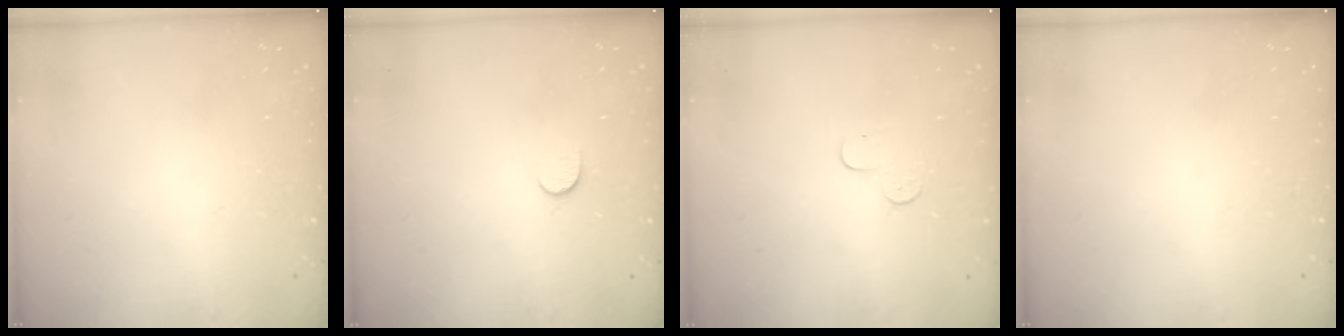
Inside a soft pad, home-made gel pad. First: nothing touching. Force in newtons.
{"total": 6.0, "press": 5.9, "slide": 0.7}
{"total": 3.8, "press": 3.7, "slide": 0.4}
{"total": 0.0}